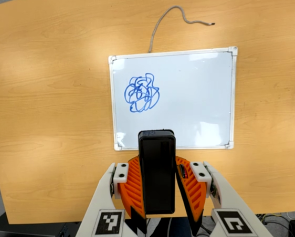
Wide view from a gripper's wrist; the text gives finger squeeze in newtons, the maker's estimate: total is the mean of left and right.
{"total": 5.9, "left": 5.7, "right": 6.0}